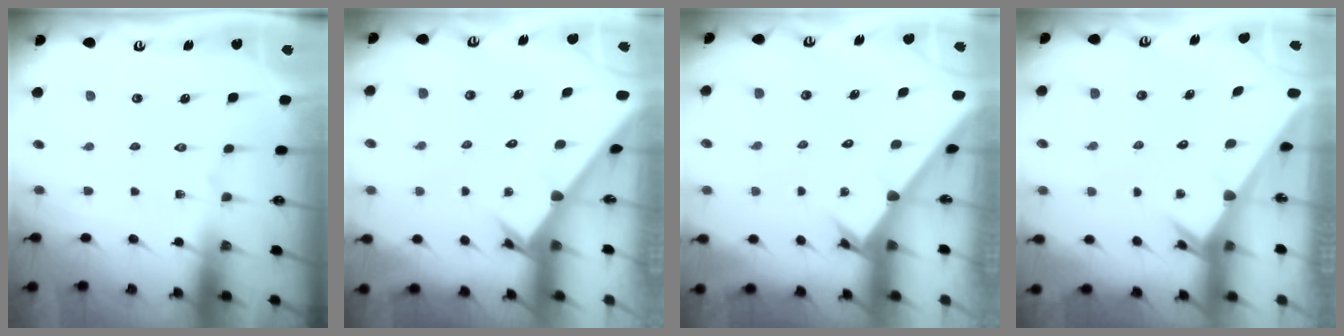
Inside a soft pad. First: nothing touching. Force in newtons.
{"total": 2.4, "press": 2.4, "slide": 0.2}
{"total": 2.4, "press": 2.4, "slide": 0.2}
{"total": 3.4, "press": 3.4, "slide": 0.3}